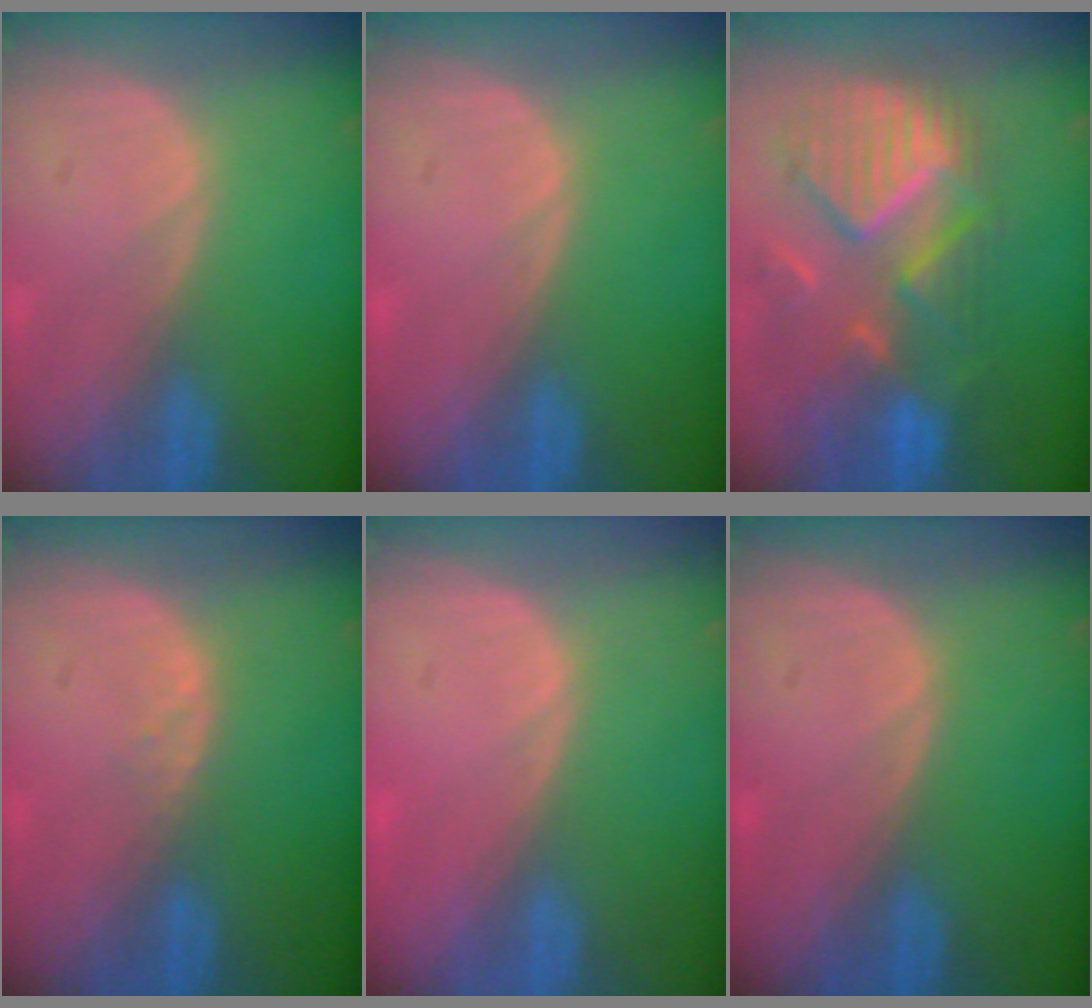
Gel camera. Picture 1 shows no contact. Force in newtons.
{"total": 0.0}
{"total": 11.6, "press": 10.2, "slide": 5.5}
{"total": 1.0, "press": 1.0, "slide": 0.2}
{"total": 0.6, "press": 0.0, "slide": 0.6}
{"total": 0.0}